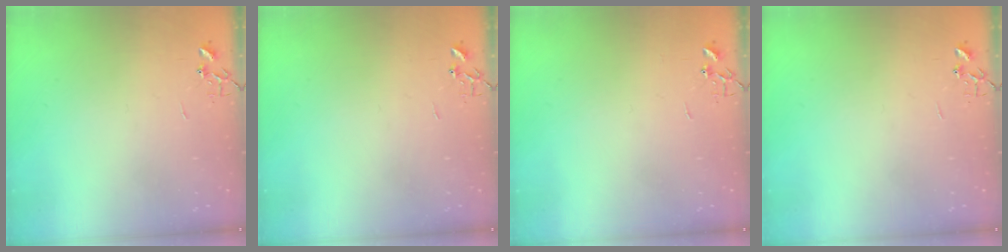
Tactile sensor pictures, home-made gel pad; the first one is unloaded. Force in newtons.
{"total": 0.0}
{"total": 0.0}
{"total": 0.0}